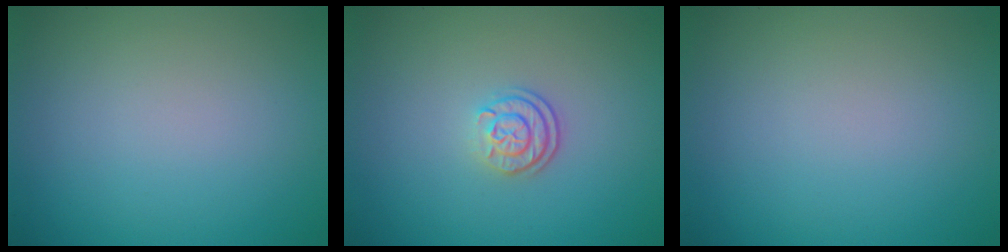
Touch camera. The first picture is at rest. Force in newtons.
{"total": 2.3, "press": 1.9, "slide": 1.4}
{"total": 0.0}